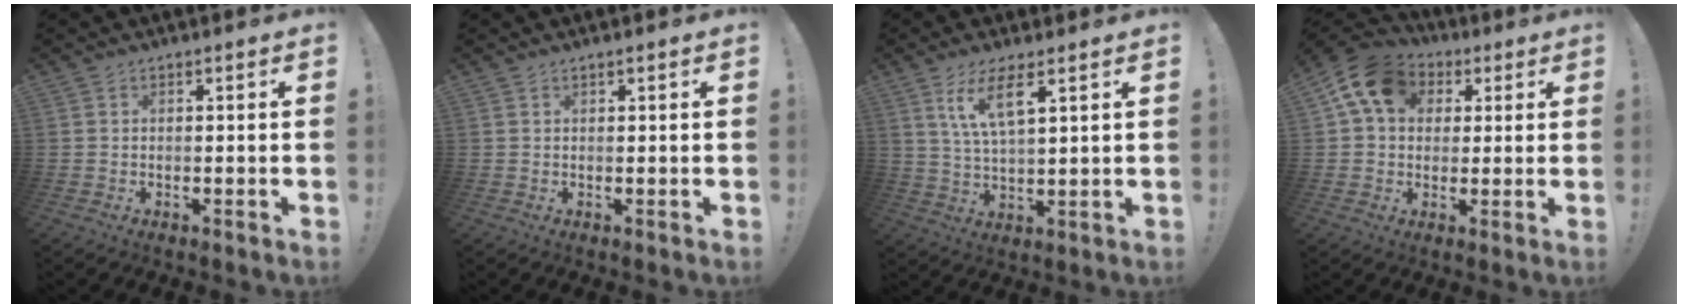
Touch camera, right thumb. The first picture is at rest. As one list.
[{"total": 0.8, "force": [0.6, -0.1, 0.5], "torque": [-0.004, -0.002, 0.009]}, {"total": 9.1, "force": [5.1, 2.3, 7.2], "torque": [-0.133, -0.014, 0.089]}, {"total": 12.5, "force": [4.3, 9.7, 6.7], "torque": [-0.098, -0.006, 0.087]}]